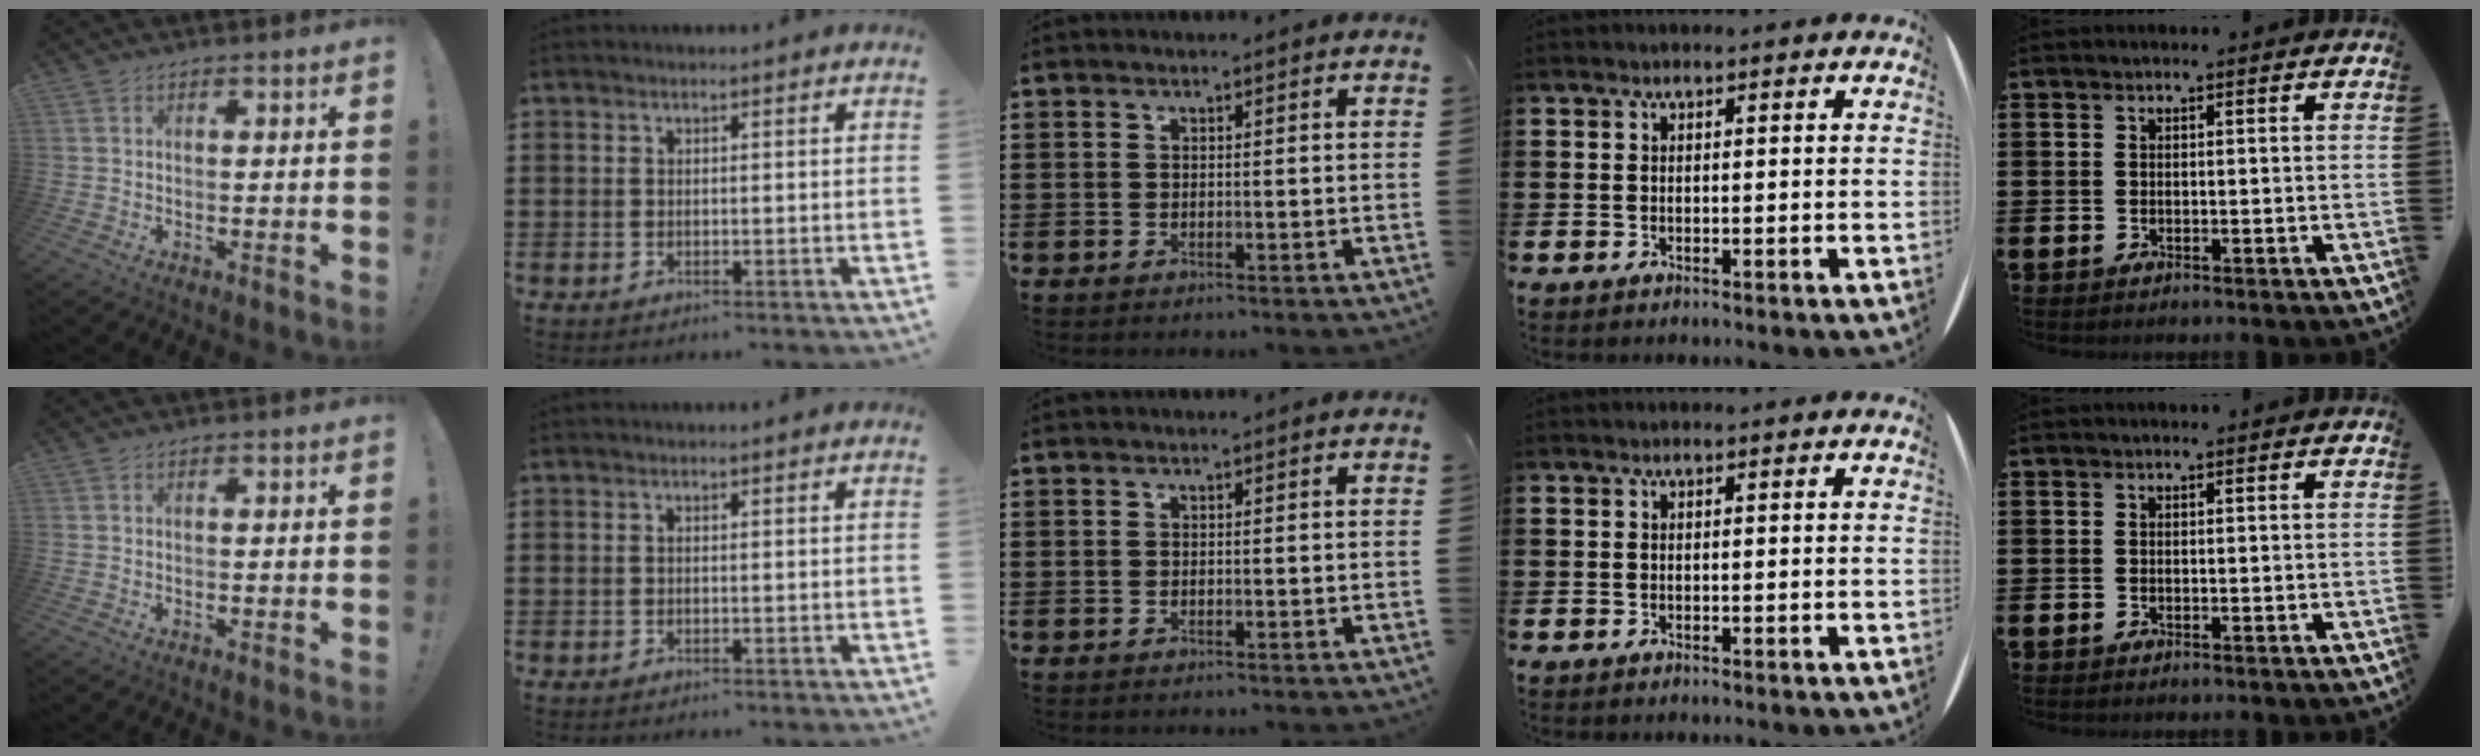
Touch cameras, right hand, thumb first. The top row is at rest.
{}